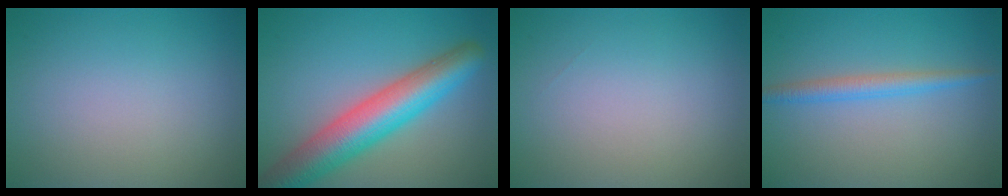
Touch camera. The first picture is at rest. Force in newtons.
{"total": 8.3, "press": 8.3, "slide": 0.4}
{"total": 0.0}
{"total": 2.2, "press": 2.2, "slide": 0.1}